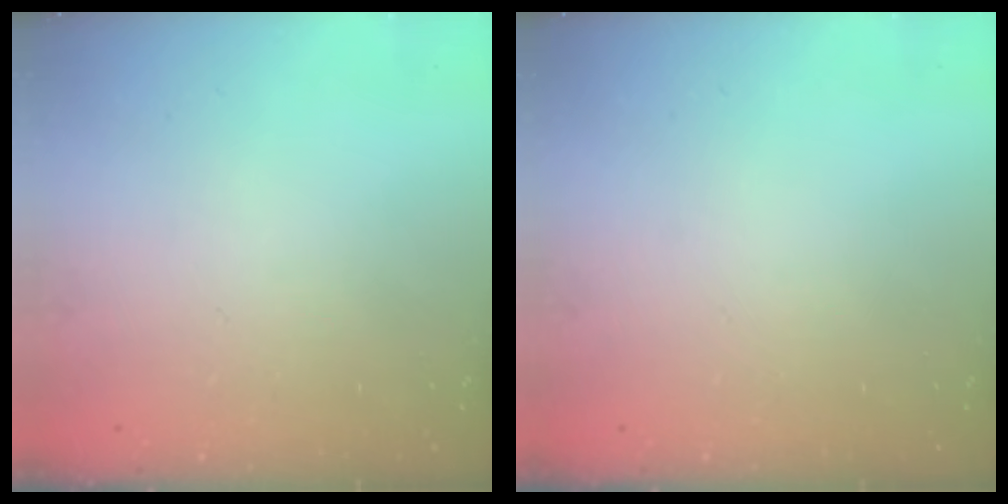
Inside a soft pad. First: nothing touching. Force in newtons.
{"total": 0.0}